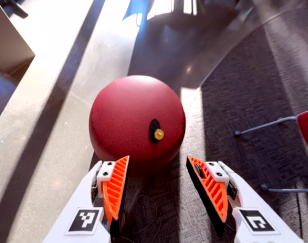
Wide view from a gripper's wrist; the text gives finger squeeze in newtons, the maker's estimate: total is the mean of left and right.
{"total": 0.0}